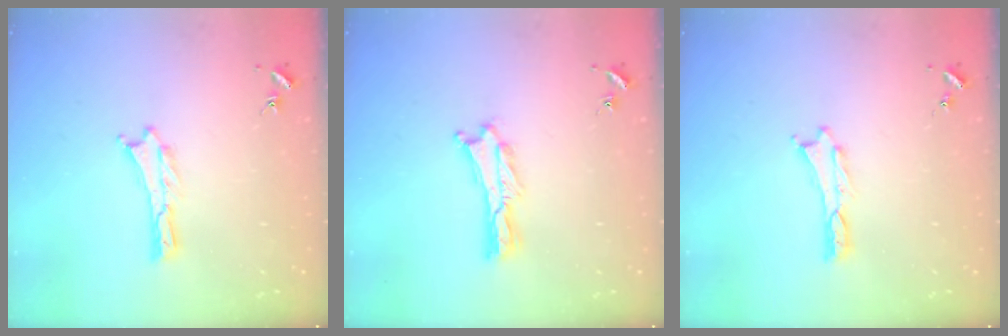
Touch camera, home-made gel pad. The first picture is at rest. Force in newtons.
{"total": 0.7, "press": 0.6, "slide": 0.2}
{"total": 0.0}